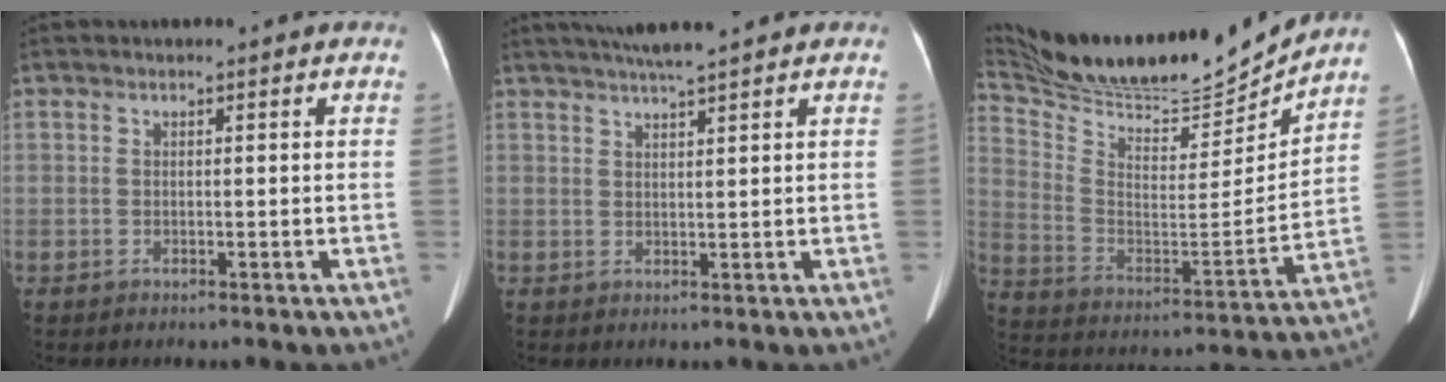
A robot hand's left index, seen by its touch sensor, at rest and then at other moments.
{"total": 5.1, "force": [4.3, -0.8, 2.5], "torque": [-0.044, 0.015, 0.074]}
{"total": 24.3, "force": [22.7, 2.9, 8.1], "torque": [-0.163, -0.036, 0.363]}